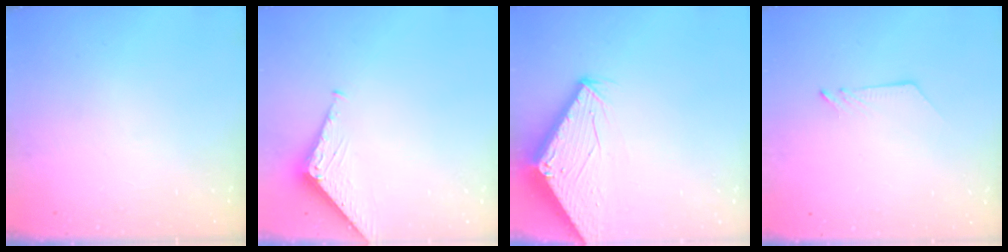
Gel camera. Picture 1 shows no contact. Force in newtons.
{"total": 4.1, "press": 4.1, "slide": 0.4}
{"total": 2.7, "press": 2.7, "slide": 0.1}
{"total": 2.6, "press": 2.6, "slide": 0.3}